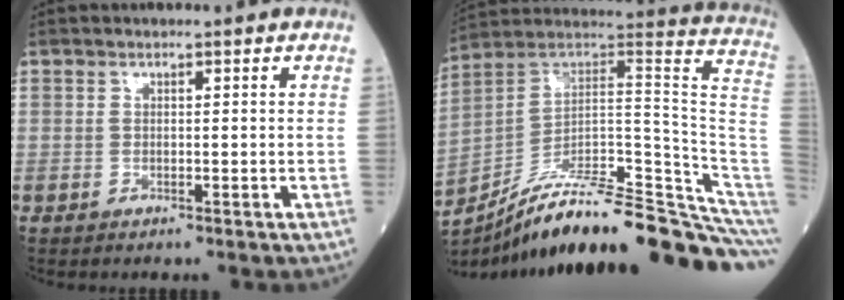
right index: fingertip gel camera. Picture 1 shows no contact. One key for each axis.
{"total": 26.7, "fx": -21.0, "fy": 1.1, "fz": 16.5, "tx": -0.133, "ty": 0.038, "tz": -0.316}